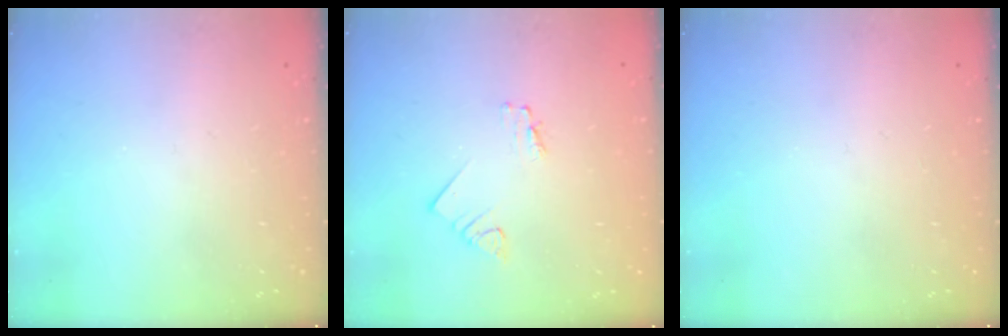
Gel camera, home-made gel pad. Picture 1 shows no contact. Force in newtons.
{"total": 1.9, "press": 1.9, "slide": 0.2}
{"total": 0.0}